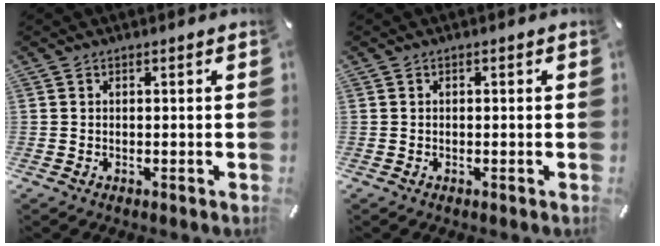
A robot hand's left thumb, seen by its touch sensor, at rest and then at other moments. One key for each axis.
{"total": 0.0}